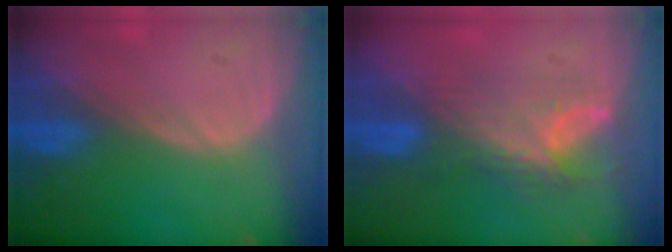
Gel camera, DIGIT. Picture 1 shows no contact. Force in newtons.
{"total": 8.0, "press": 6.6, "slide": 4.4}